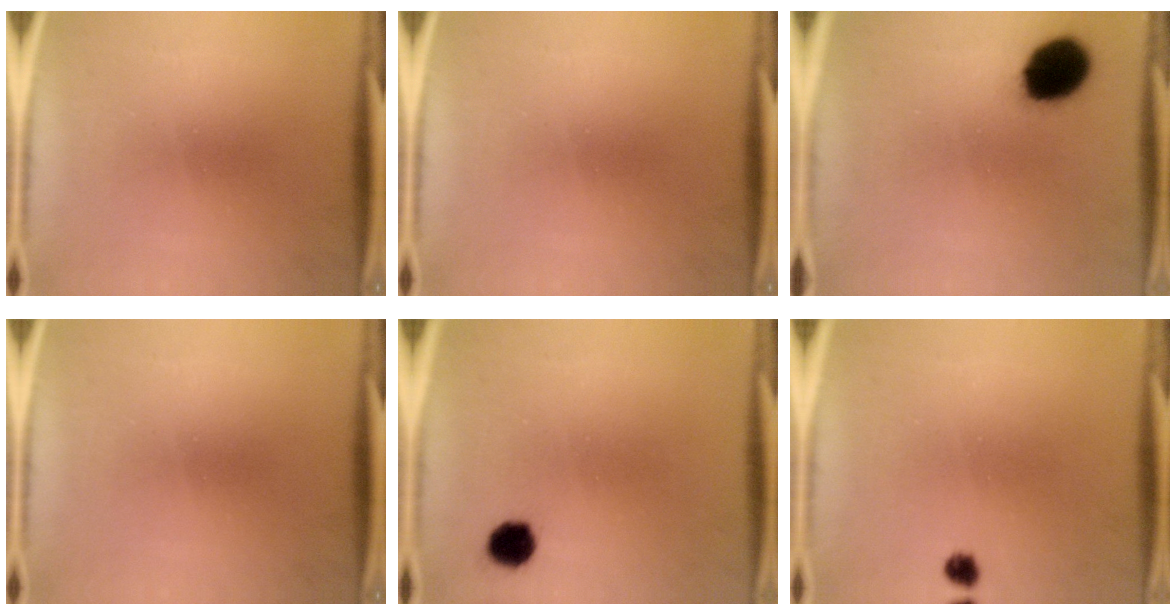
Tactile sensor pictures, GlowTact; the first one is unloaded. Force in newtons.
{"total": 0.0}
{"total": 14.5}
{"total": 0.0}
{"total": 4.3}
{"total": 1.8}